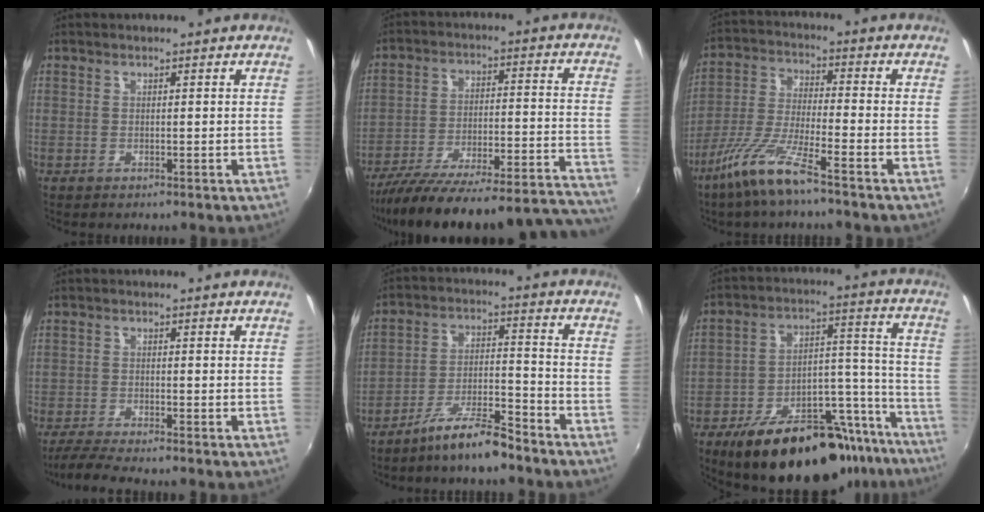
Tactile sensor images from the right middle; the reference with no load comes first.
{"total": 30.3, "force": [-27.6, 2.5, 12.3], "torque": [-0.159, -0.037, -0.388]}
{"total": 10.0, "force": [-6.9, 0.8, 7.2], "torque": [-0.155, -0.010, -0.135]}
{"total": 5.6, "force": [-5.1, -0.3, 2.3], "torque": [-0.071, -0.018, -0.093]}
{"total": 9.2, "force": [-7.8, 1.2, 4.8], "torque": [-0.098, 0.009, -0.136]}
{"total": 26.5, "force": [-20.4, 10.4, 13.4], "torque": [-0.185, 0.046, -0.275]}